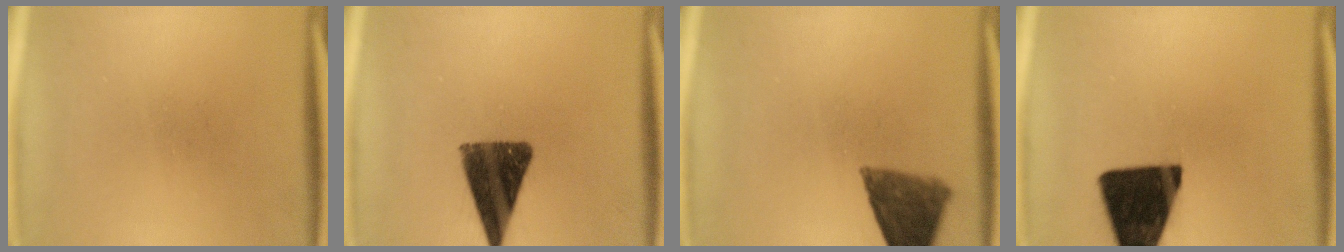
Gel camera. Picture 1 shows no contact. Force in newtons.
{"total": 12.2}
{"total": 9.2}
{"total": 18.3}